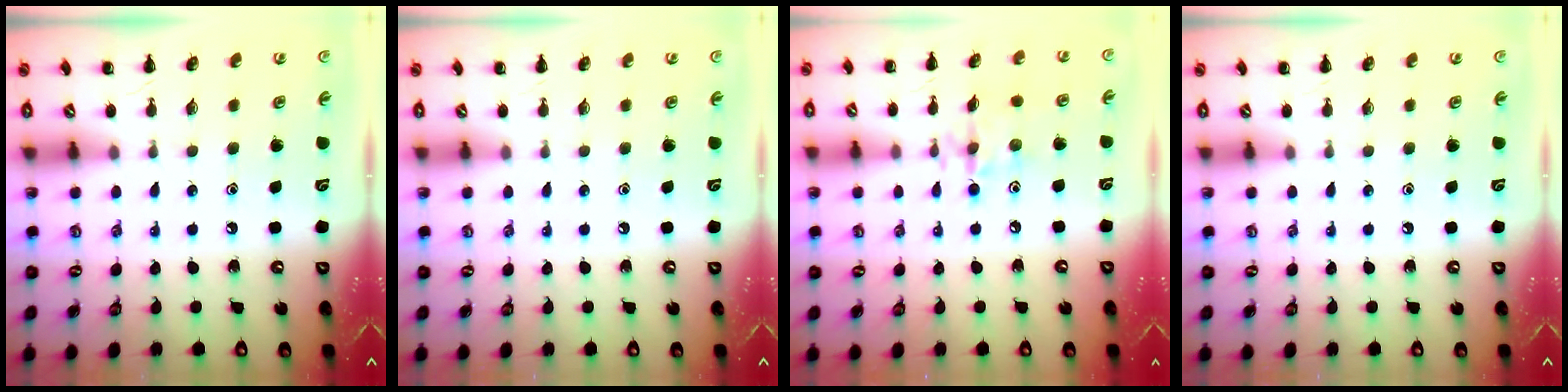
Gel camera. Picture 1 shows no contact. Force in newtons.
{"total": 0.0}
{"total": 6.6, "press": 6.6, "slide": 0.5}
{"total": 0.0}